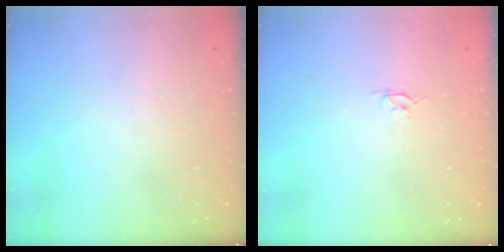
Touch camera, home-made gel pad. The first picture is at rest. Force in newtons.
{"total": 2.6, "press": 2.6, "slide": 0.3}